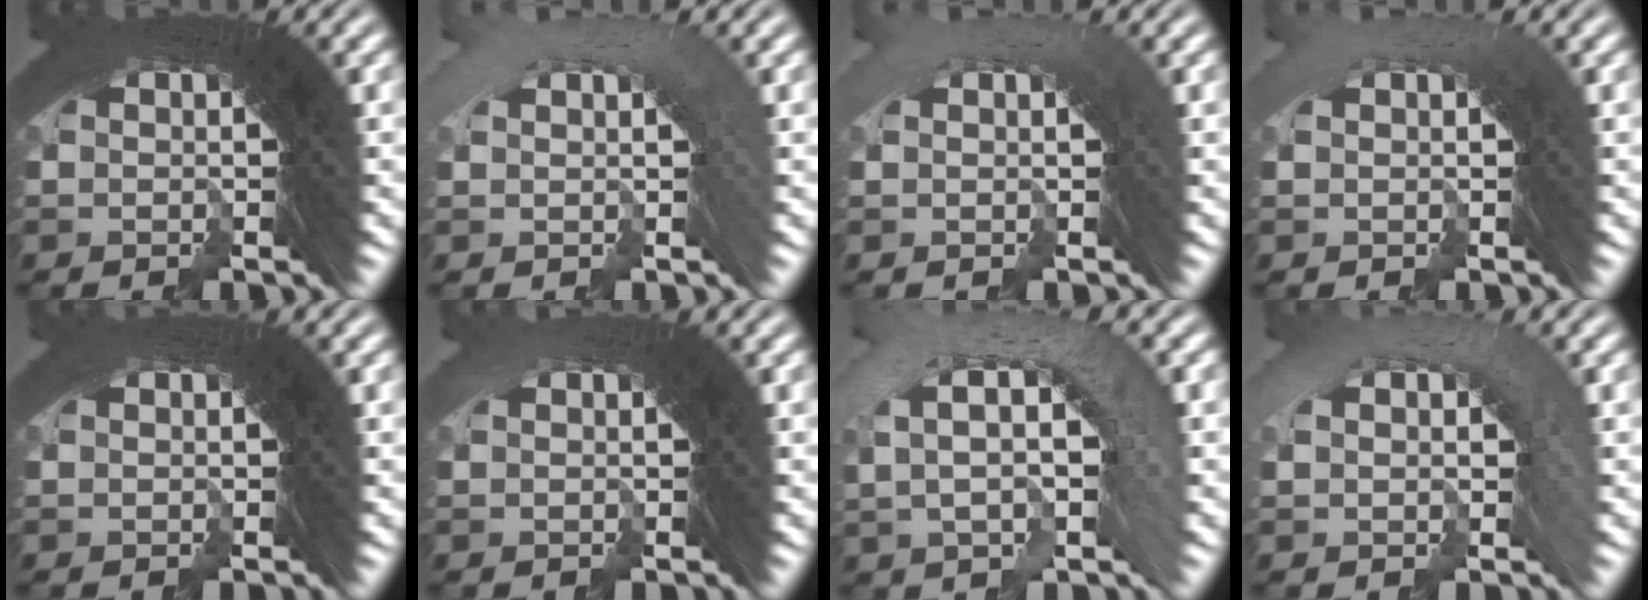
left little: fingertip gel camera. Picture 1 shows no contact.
{"total": 3.1, "force": [-2.6, 0.8, -1.4], "torque": [0.022, -0.002, -0.042]}
{"total": 3.6, "force": [-2.8, 0.0, -2.3], "torque": [0.030, -0.005, -0.043]}
{"total": 3.8, "force": [-2.9, -0.2, -2.5], "torque": [0.033, -0.005, -0.044]}
{"total": 0.0}
{"total": 2.1, "force": [-1.3, -0.5, -1.5], "torque": [0.014, -0.009, -0.016]}
{"total": 4.3, "force": [-2.8, 3.2, 1.2], "torque": [-0.014, 0.021, -0.058]}
{"total": 3.5, "force": [-3.1, 1.0, -1.2], "torque": [0.016, -0.009, -0.046]}